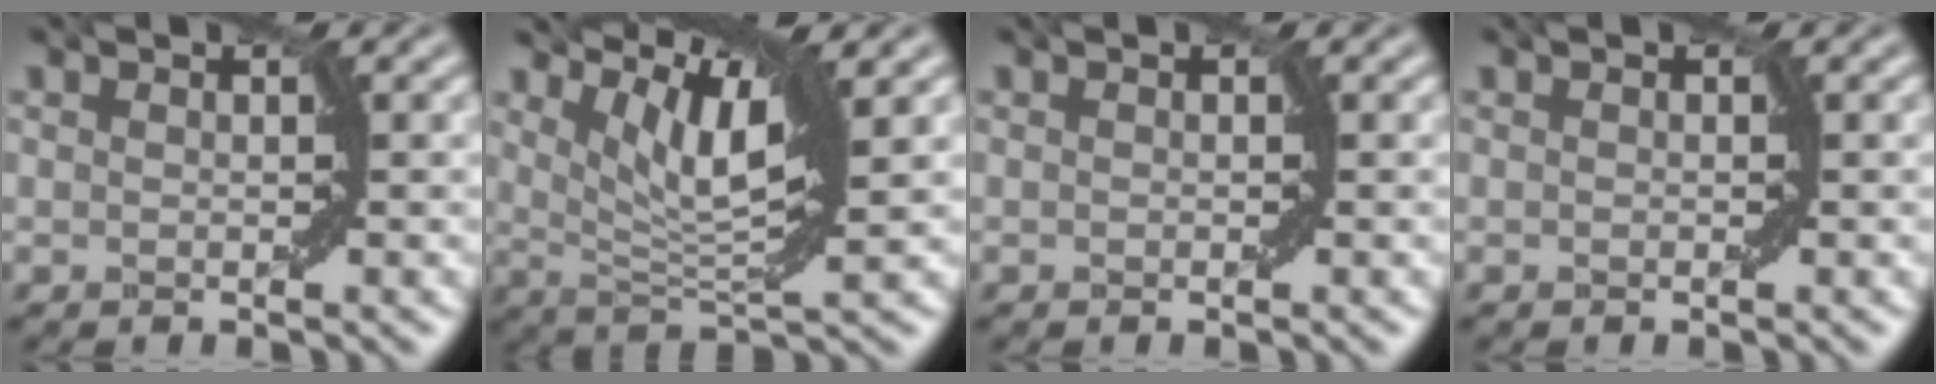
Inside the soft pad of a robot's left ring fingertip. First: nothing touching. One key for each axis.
{"total": 6.9, "fx": 3.8, "fy": 1.7, "fz": 5.6, "tx": -0.102, "ty": -0.002, "tz": 0.074}
{"total": 0.0}
{"total": 0.0}